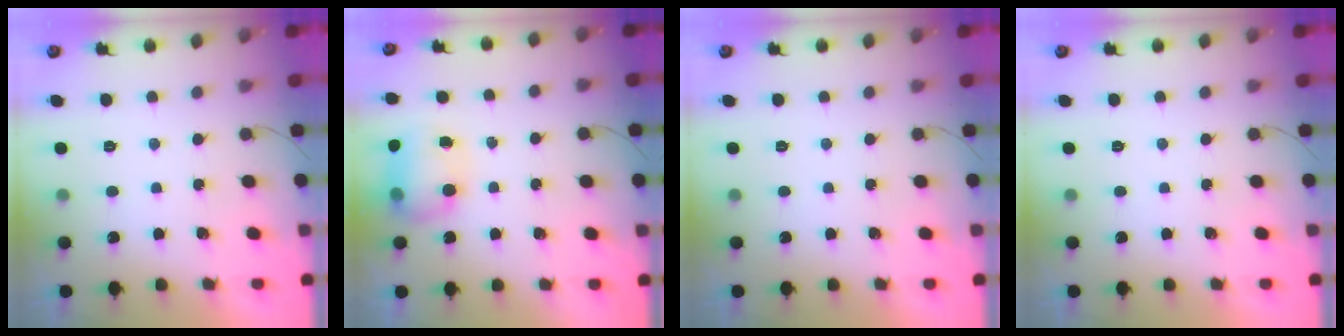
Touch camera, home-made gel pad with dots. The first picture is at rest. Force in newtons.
{"total": 11.2, "press": 9.3, "slide": 6.2}
{"total": 0.0}
{"total": 0.0}